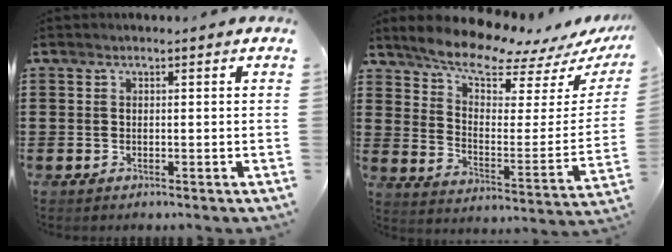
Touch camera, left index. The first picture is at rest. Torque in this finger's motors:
{"motor_torque": [1.22, -0.92, 0.49, 0.06]}